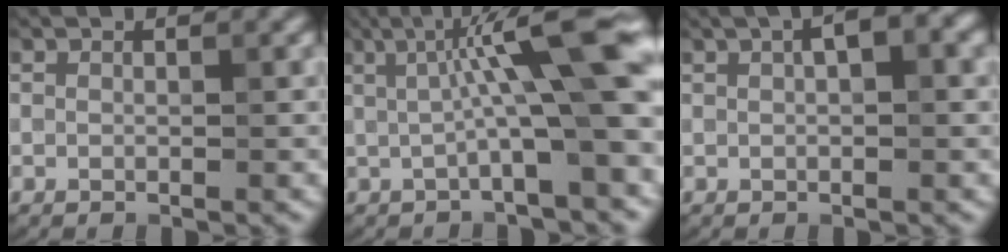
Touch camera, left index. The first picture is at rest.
{"total": 9.9, "force": [1.3, 1.7, 9.7], "torque": [-0.132, 0.014, 0.020]}
{"total": 3.7, "force": [1.3, 1.0, 3.3], "torque": [-0.049, 0.013, 0.019]}